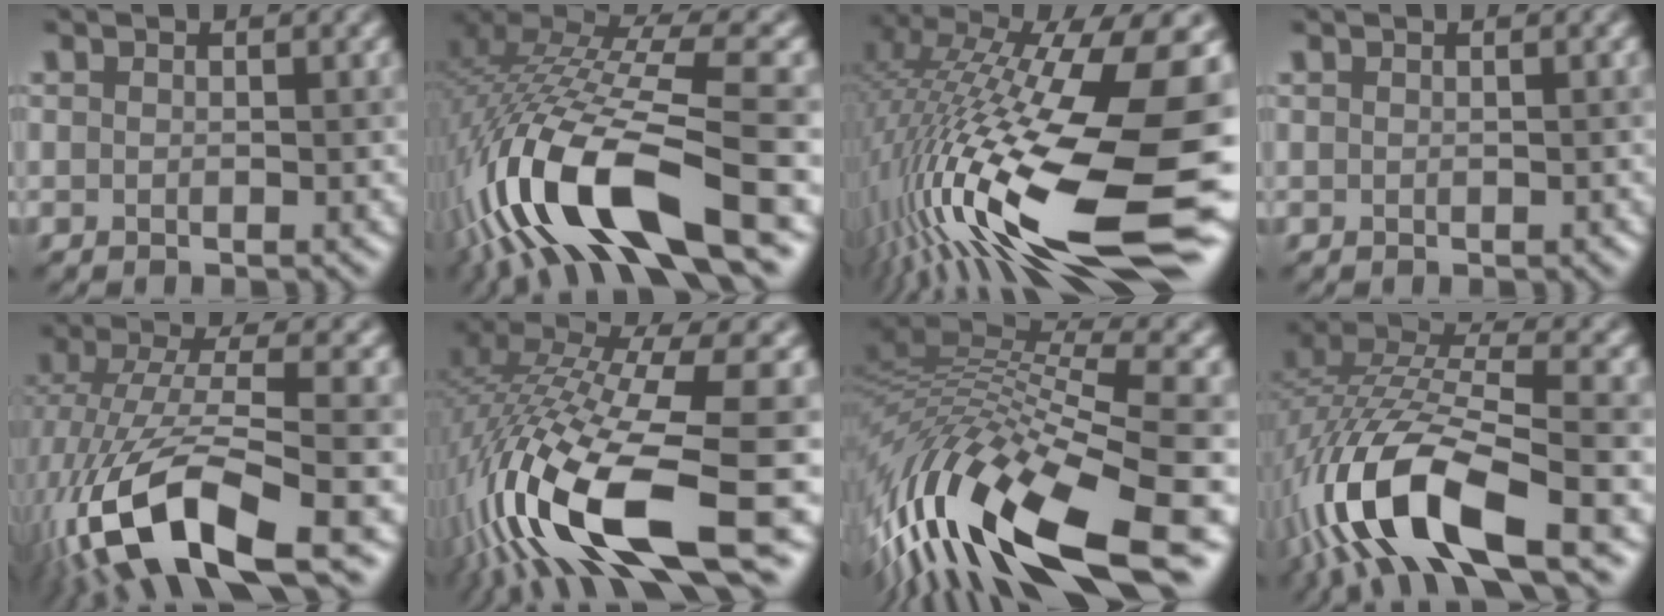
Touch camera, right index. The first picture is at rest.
{"total": 14.4, "force": [-4.2, 4.8, 12.8], "torque": [-0.272, 0.006, -0.065]}
{"total": 19.5, "force": [-2.5, 5.6, 18.5], "torque": [-0.336, -0.011, -0.035]}
{"total": 0.0}
{"total": 11.7, "force": [-4.2, 4.5, 9.9], "torque": [-0.196, 0.003, -0.080]}
{"total": 15.8, "force": [-4.3, 4.2, 14.6], "torque": [-0.295, -0.014, -0.063]}
{"total": 14.7, "force": [-4.7, 4.6, 13.1], "torque": [-0.257, 0.022, -0.077]}
{"total": 13.0, "force": [-6.0, 4.4, 10.6], "torque": [-0.224, 0.000, -0.116]}